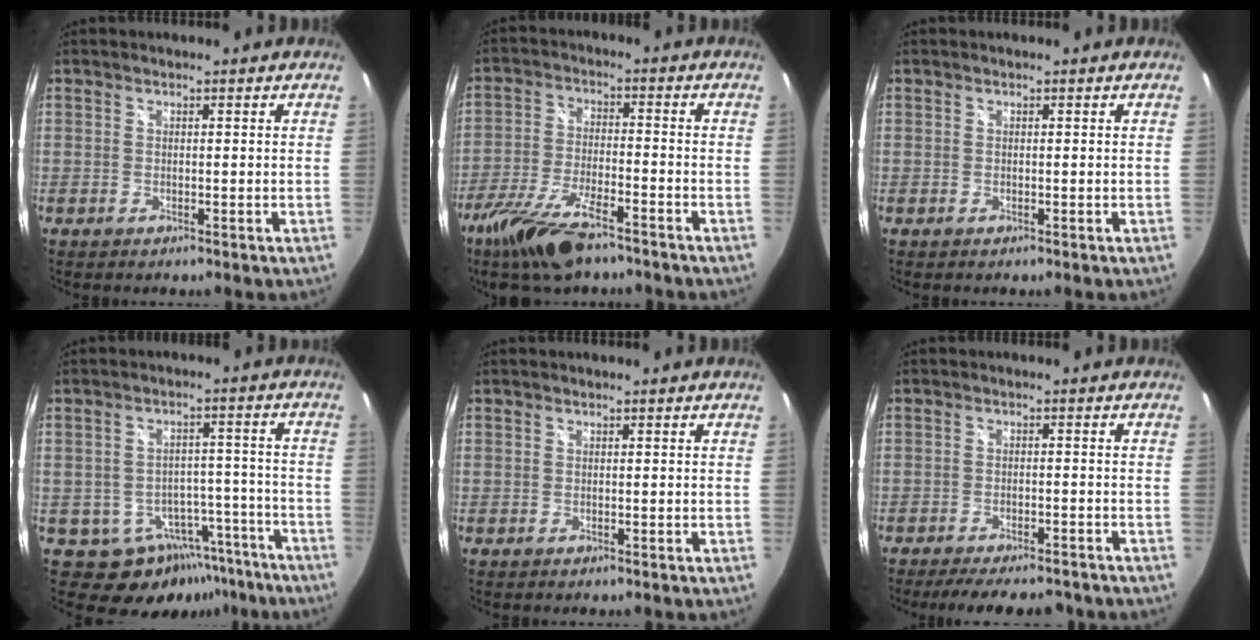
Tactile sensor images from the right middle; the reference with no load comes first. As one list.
[{"total": 13.3, "force": [-9.8, 3.9, 8.1], "torque": [-0.185, -0.029, -0.185]}, {"total": 0.0}, {"total": 11.6, "force": [-7.7, 8.0, 3.6], "torque": [-0.050, 0.031, -0.072]}, {"total": 0.0}, {"total": 11.6, "force": [-9.8, 3.2, 5.3], "torque": [-0.109, -0.017, -0.138]}]